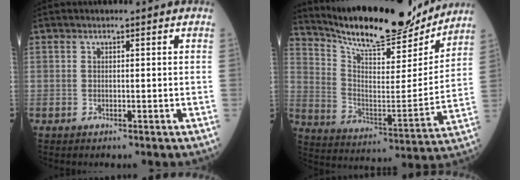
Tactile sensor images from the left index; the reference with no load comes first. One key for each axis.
{"total": 19.5, "fx": 17.9, "fy": 3.2, "fz": 7.0, "tx": -0.134, "ty": -0.027, "tz": 0.282}